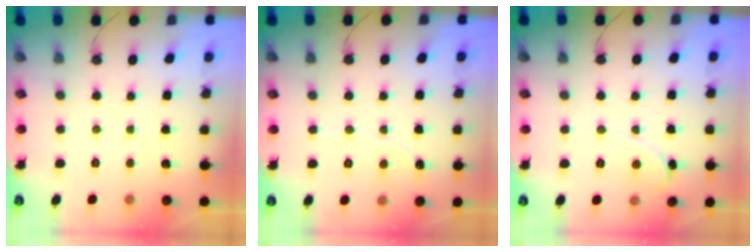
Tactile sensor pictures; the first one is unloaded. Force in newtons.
{"total": 0.0}
{"total": 0.6, "press": 0.6, "slide": 0.1}